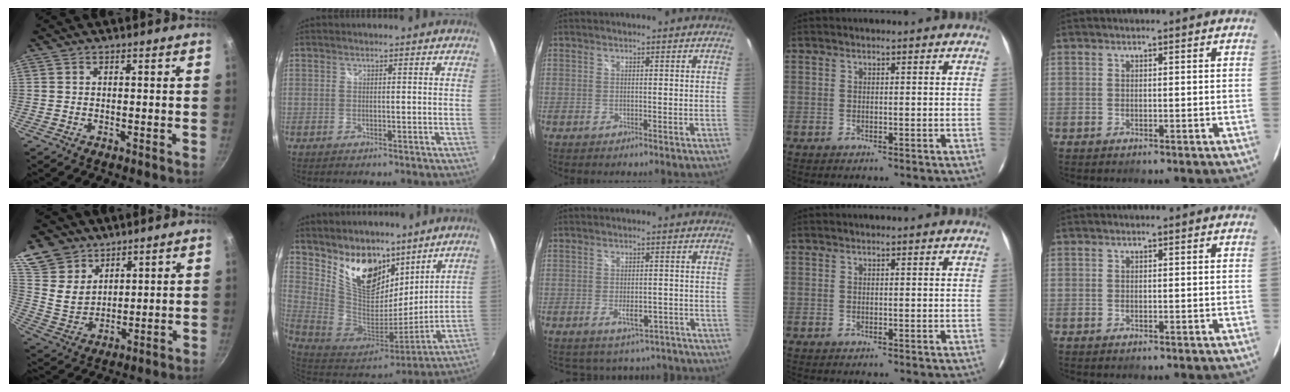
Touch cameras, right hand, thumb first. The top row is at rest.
{"thumb": {"total": 11.5, "force": [7.9, 7.6, 3.4], "torque": [-0.036, -0.039, 0.160]}, "index": {"total": 18.2, "force": [11.4, 10.1, 10.0], "torque": [-0.202, 0.005, 0.218]}, "middle": {"total": 7.7, "force": [-6.0, 4.0, 2.6], "torque": [-0.039, 0.016, -0.066]}}